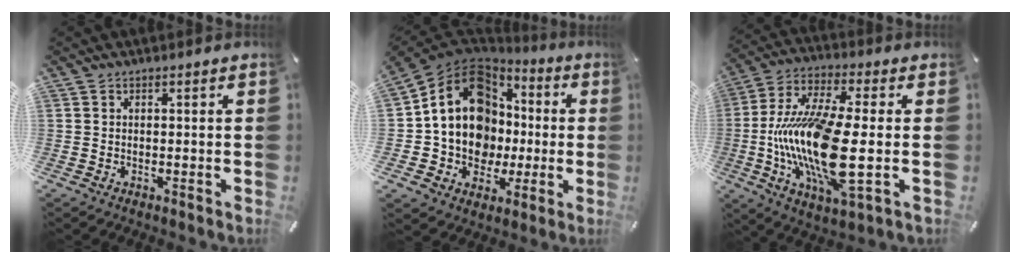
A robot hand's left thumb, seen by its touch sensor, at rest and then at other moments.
{"total": 16.6, "force": [1.6, 14.0, 8.7], "torque": [-0.172, -0.015, 0.033]}
{"total": 21.2, "force": [-2.0, 6.9, 20.0], "torque": [-0.425, -0.024, -0.030]}